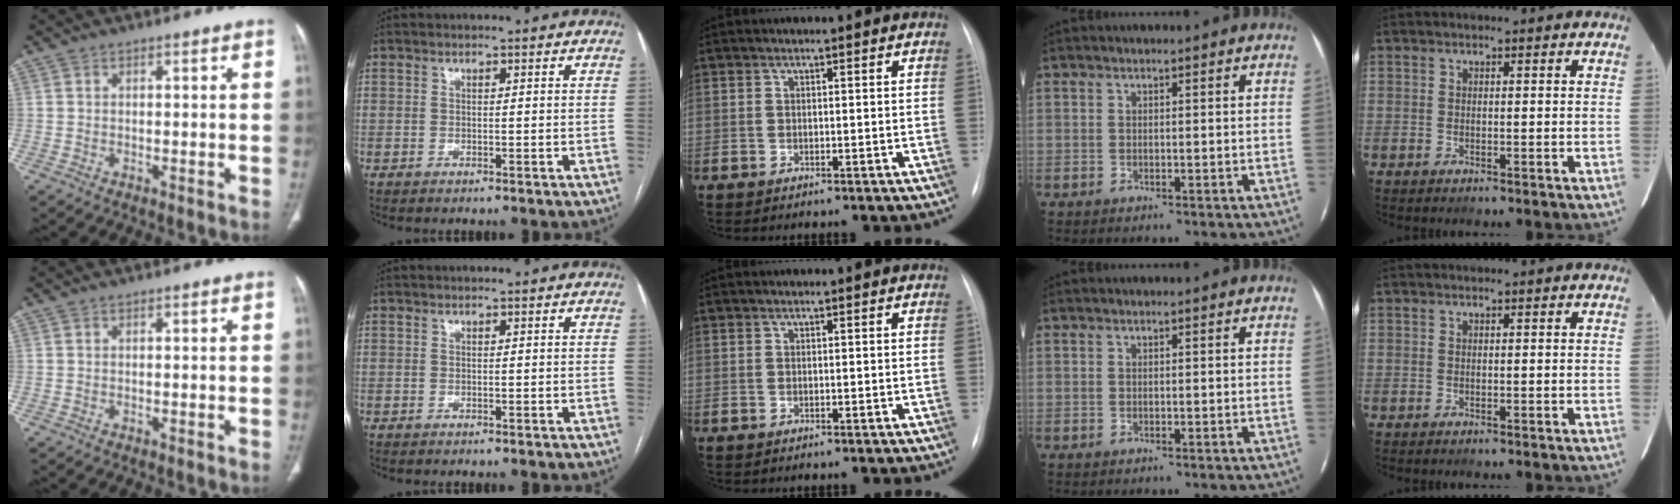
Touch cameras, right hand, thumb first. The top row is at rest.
{}